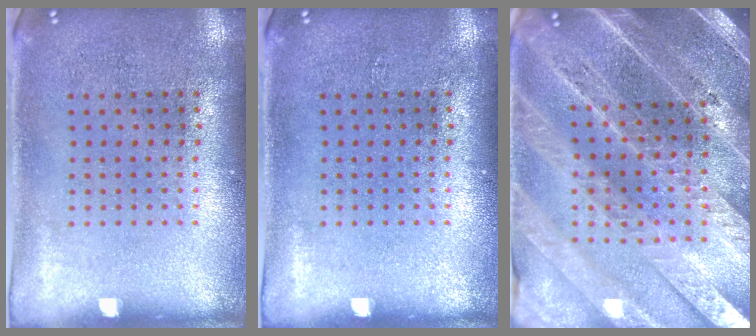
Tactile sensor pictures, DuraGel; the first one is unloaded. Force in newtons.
{"total": 0.0}
{"total": 4.9, "press": 4.3, "slide": 2.3}